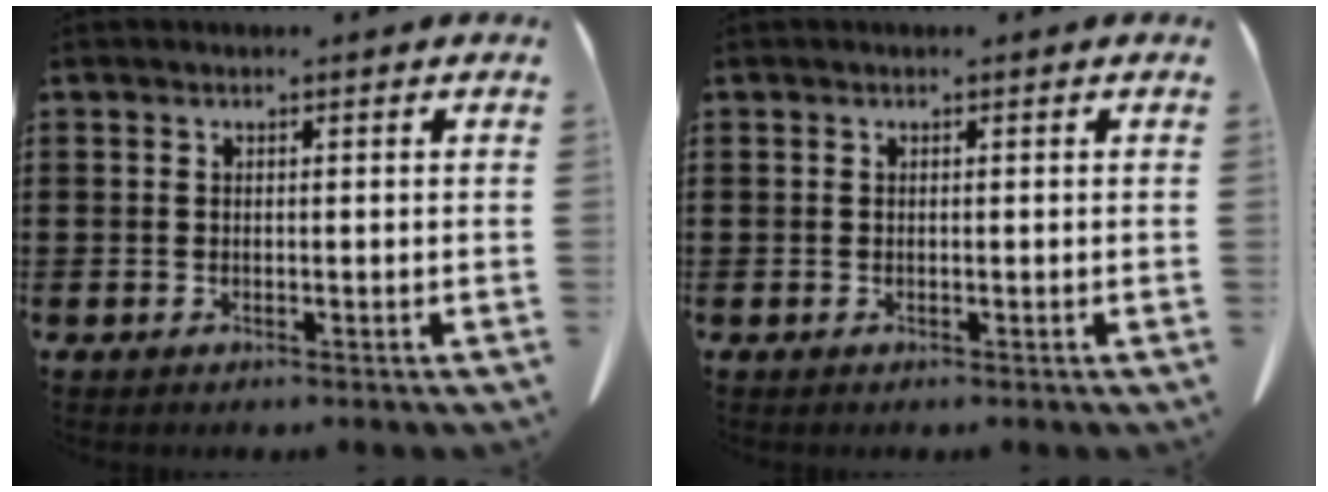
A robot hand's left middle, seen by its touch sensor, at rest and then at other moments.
{"total": 0.0}